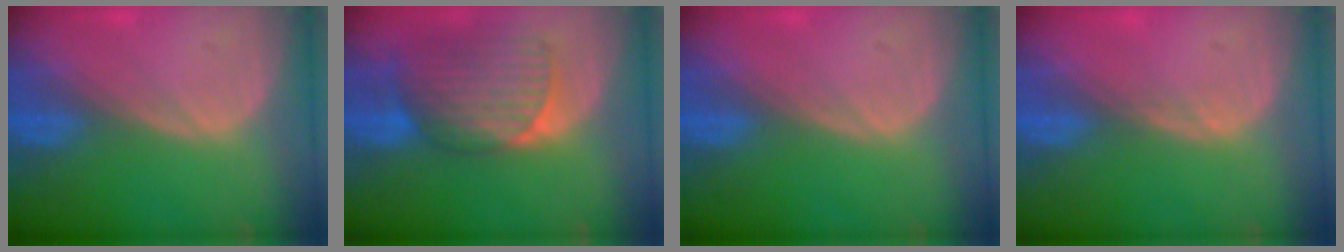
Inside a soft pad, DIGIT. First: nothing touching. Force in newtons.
{"total": 9.2, "press": 8.3, "slide": 3.9}
{"total": 0.0}
{"total": 0.8, "press": 0.6, "slide": 0.5}